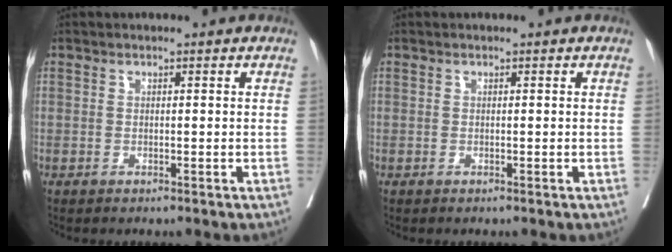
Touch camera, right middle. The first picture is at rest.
{"total": 0.0}